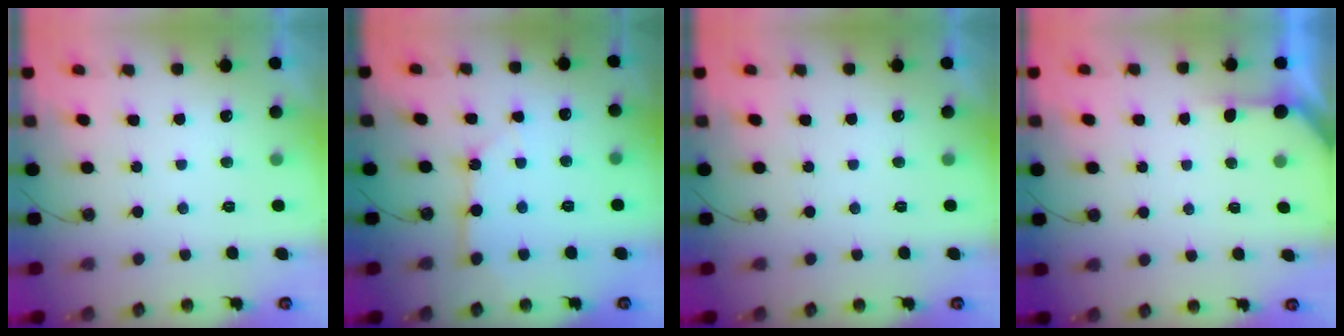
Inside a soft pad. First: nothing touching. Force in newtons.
{"total": 4.4, "press": 4.4, "slide": 0.5}
{"total": 0.0}
{"total": 1.6, "press": 1.6, "slide": 0.2}